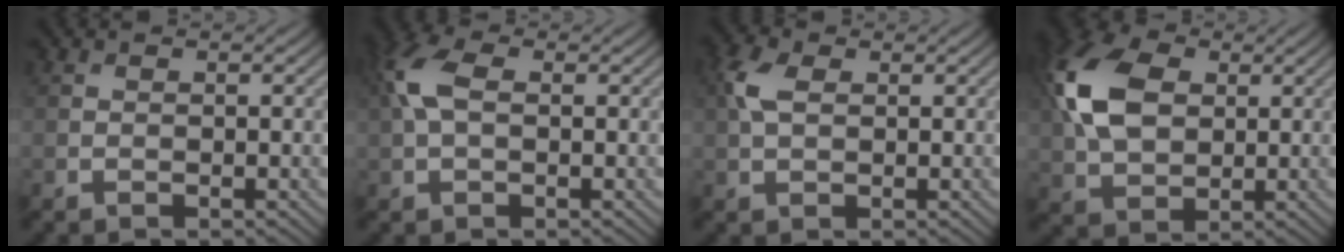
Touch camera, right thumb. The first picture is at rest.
{"total": 5.4, "force": [1.0, 3.1, 4.4], "torque": [-0.115, 0.018, 0.011]}
{"total": 3.7, "force": [1.0, 2.3, 2.8], "torque": [-0.076, 0.010, 0.015]}
{"total": 11.6, "force": [2.4, 7.7, 8.3], "torque": [-0.218, 0.021, 0.037]}